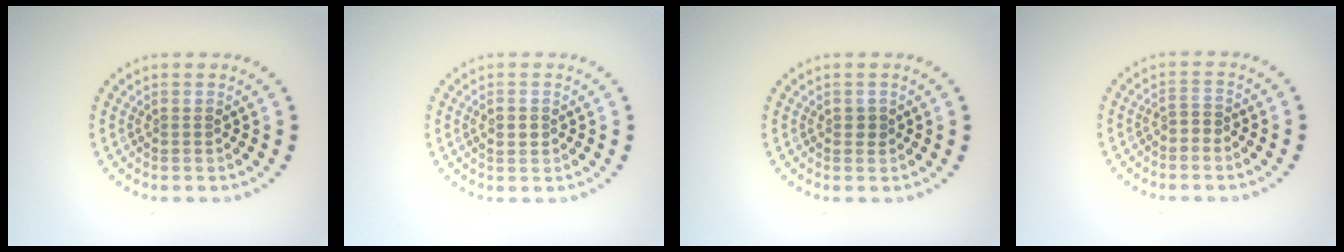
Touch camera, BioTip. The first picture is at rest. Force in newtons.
{"total": 1.2, "press": 1.2, "slide": 0.1}
{"total": 0.7, "press": 0.7, "slide": 0.2}
{"total": 1.1, "press": 0.9, "slide": 0.7}